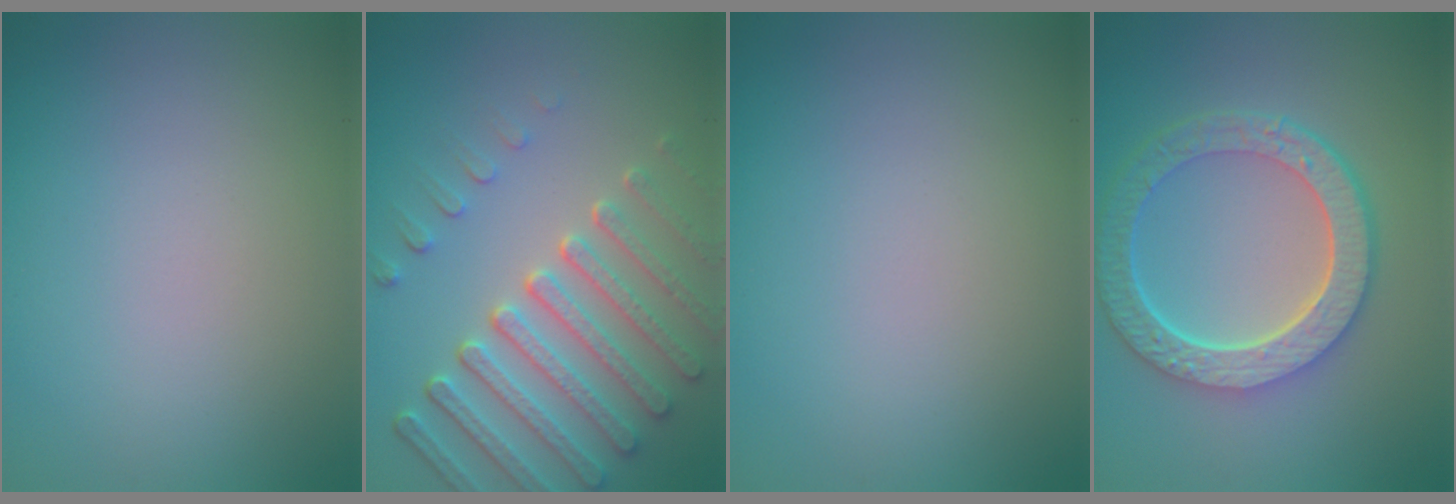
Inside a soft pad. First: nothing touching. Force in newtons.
{"total": 6.3, "press": 5.2, "slide": 3.6}
{"total": 0.0}
{"total": 7.0, "press": 5.2, "slide": 4.7}